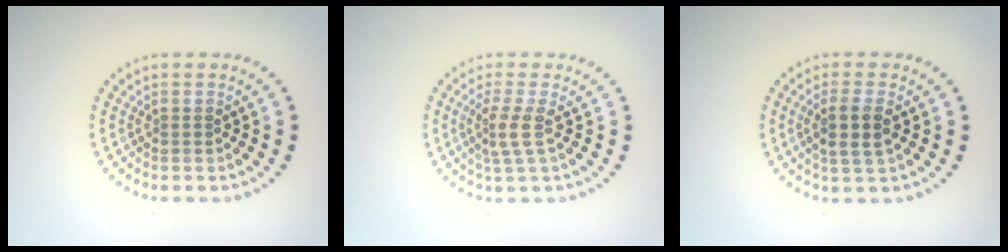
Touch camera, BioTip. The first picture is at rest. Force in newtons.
{"total": 2.4, "press": 1.7, "slide": 1.7}
{"total": 2.9, "press": 2.6, "slide": 1.3}